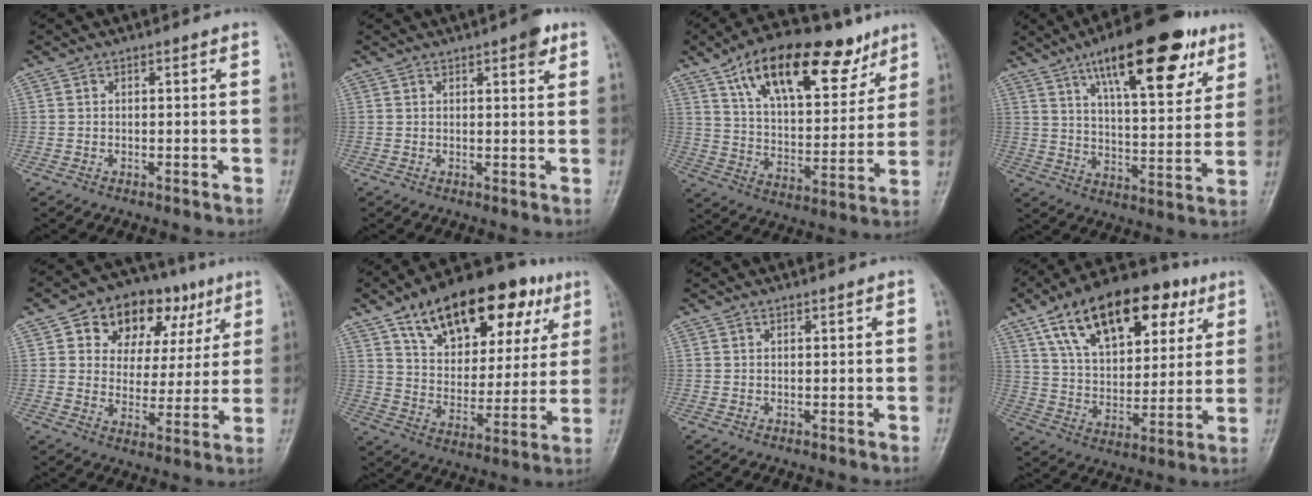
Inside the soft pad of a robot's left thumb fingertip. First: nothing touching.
{"total": 3.6, "force": [2.1, 1.1, 2.8], "torque": [-0.030, -0.007, 0.023]}
{"total": 22.8, "force": [13.3, 10.4, 15.4], "torque": [-0.207, -0.033, 0.223]}
{"total": 21.9, "force": [12.3, 7.6, 16.4], "torque": [-0.217, -0.035, 0.193]}
{"total": 17.1, "force": [7.6, 11.4, 10.3], "torque": [-0.094, 0.004, 0.117]}
{"total": 25.4, "force": [13.4, 13.3, 17.1], "torque": [-0.221, -0.007, 0.211]}
{"total": 0.6, "force": [0.5, 0.0, 0.3], "torque": [-0.007, -0.003, 0.009]}
{"total": 23.4, "force": [11.8, 12.5, 15.9], "torque": [-0.226, -0.009, 0.198]}